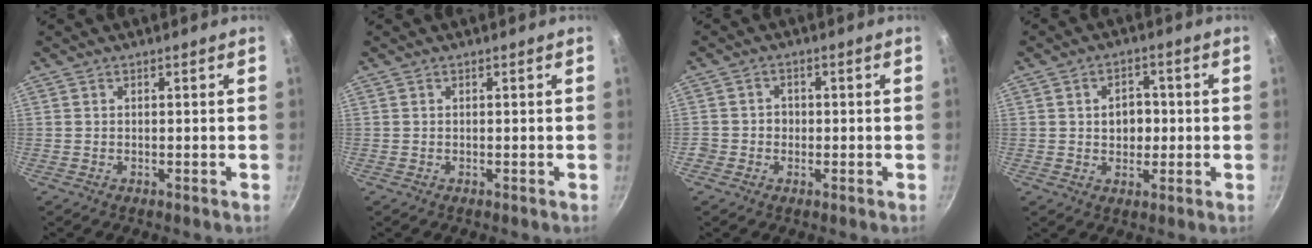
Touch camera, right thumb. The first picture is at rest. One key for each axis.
{"total": 0.0}
{"total": 2.6, "fx": -0.6, "fy": 2.4, "fz": 0.7, "tx": 0.006, "ty": 0.007, "tz": -0.015}
{"total": 5.4, "fx": 0.0, "fy": 4.2, "fz": 3.4, "tx": -0.024, "ty": 0.005, "tz": -0.001}